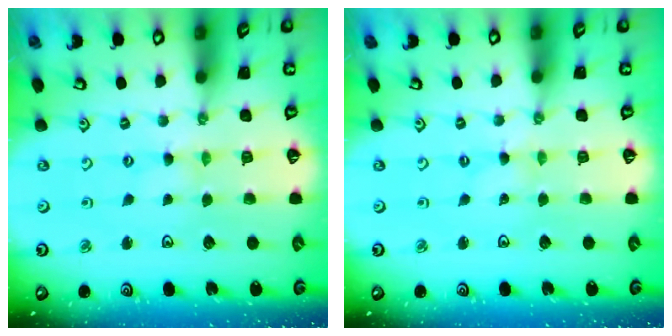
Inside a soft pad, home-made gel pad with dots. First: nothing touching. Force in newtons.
{"total": 0.0}